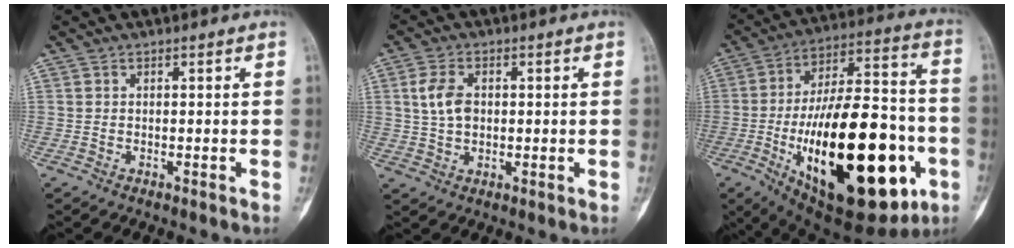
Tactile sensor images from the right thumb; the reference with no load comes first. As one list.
[{"total": 5.9, "force": [1.0, 3.9, 4.3], "torque": [-0.082, 0.002, 0.019]}, {"total": 36.9, "force": [-10.1, 15.7, 31.8], "torque": [-0.486, 0.016, -0.137]}]